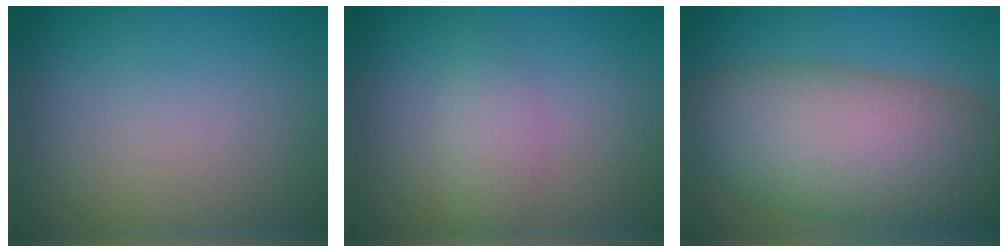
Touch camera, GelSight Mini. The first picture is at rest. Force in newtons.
{"total": 2.0, "press": 2.0, "slide": 0.2}
{"total": 11.4, "press": 11.3, "slide": 0.8}